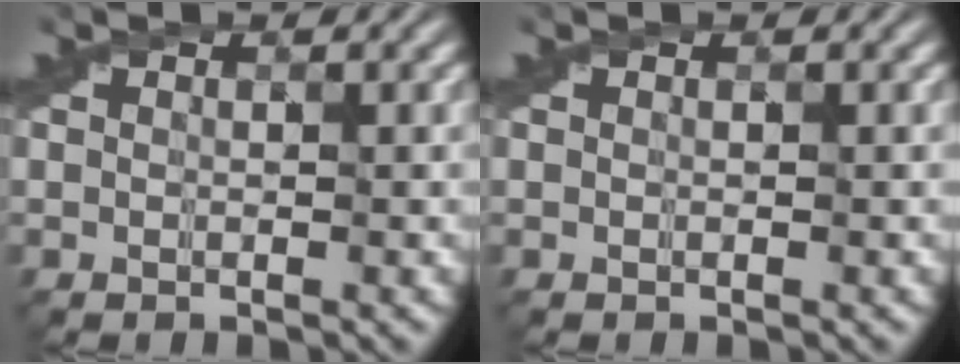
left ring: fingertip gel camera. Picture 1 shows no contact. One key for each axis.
{"total": 0.0}